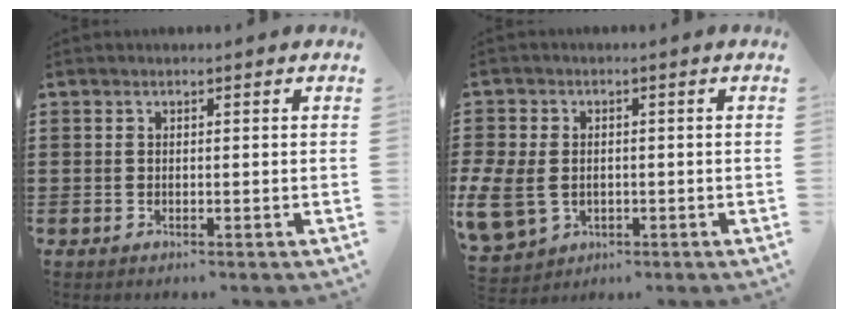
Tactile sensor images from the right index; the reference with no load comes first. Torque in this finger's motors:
{"motor_torque": [1.72, 0.42, 0.93, 0.21]}